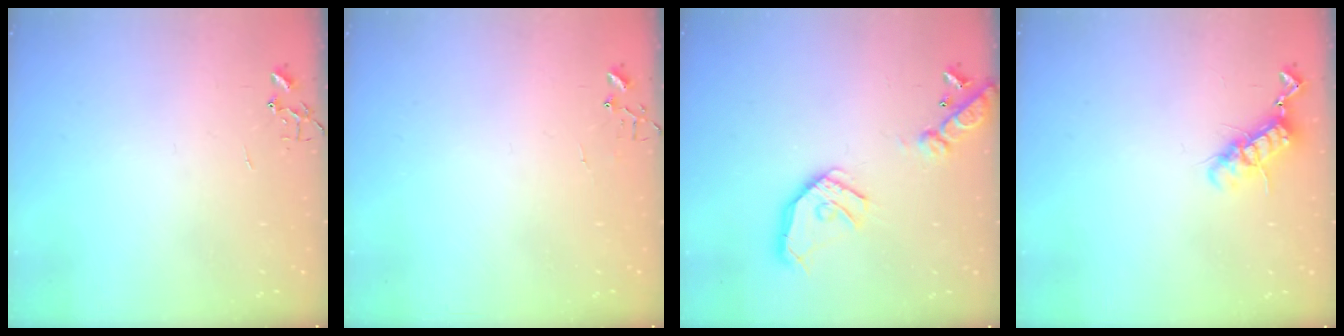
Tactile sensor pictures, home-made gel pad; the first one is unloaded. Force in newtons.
{"total": 5.0, "press": 5.0, "slide": 0.4}
{"total": 17.3, "press": 17.0, "slide": 2.8}
{"total": 11.1, "press": 11.1, "slide": 0.7}